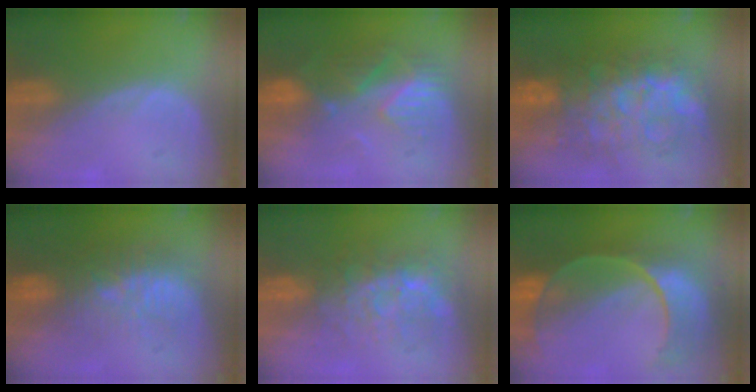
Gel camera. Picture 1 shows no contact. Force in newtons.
{"total": 8.9, "press": 7.7, "slide": 4.5}
{"total": 11.8, "press": 11.8, "slide": 1.2}
{"total": 9.3, "press": 8.6, "slide": 3.7}
{"total": 8.9, "press": 7.5, "slide": 4.7}
{"total": 10.8, "press": 9.3, "slide": 5.6}